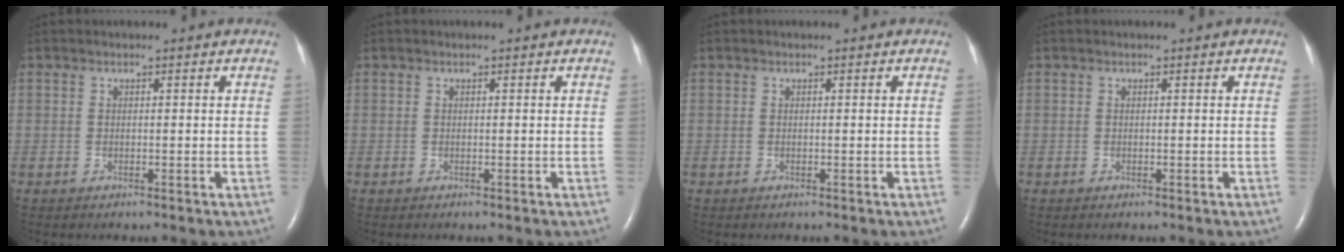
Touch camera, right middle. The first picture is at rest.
{"total": 0.0}
{"total": 0.0}
{"total": 0.0}